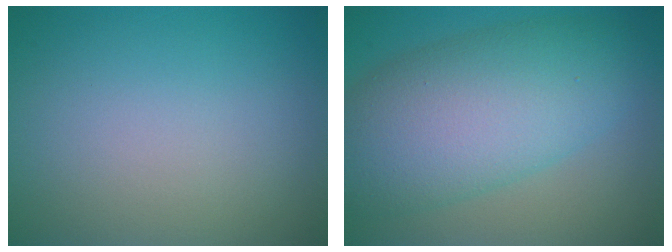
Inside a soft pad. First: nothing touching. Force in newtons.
{"total": 9.9, "press": 9.9, "slide": 0.1}